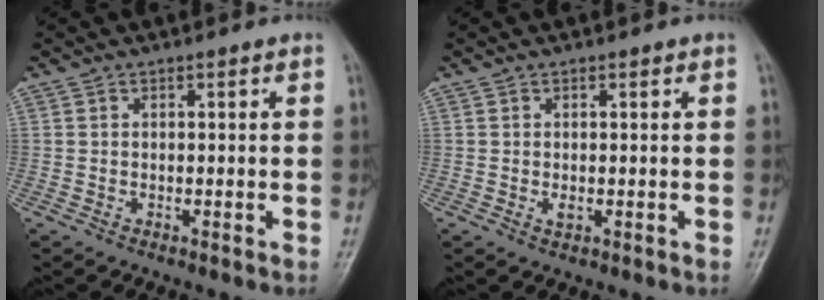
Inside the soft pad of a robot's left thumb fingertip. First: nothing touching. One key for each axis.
{"total": 1.2, "fx": 0.1, "fy": 0.8, "fz": 0.9, "tx": -0.011, "ty": -0.002, "tz": 0.003}